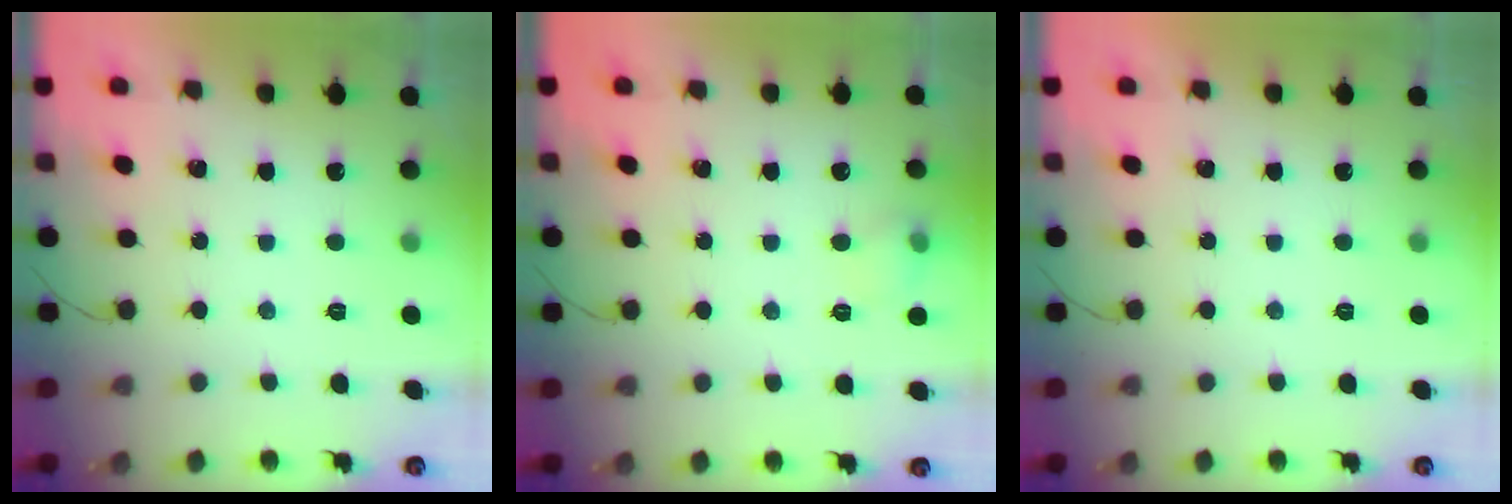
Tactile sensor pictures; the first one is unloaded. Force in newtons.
{"total": 6.0, "press": 5.8, "slide": 1.5}
{"total": 0.0}